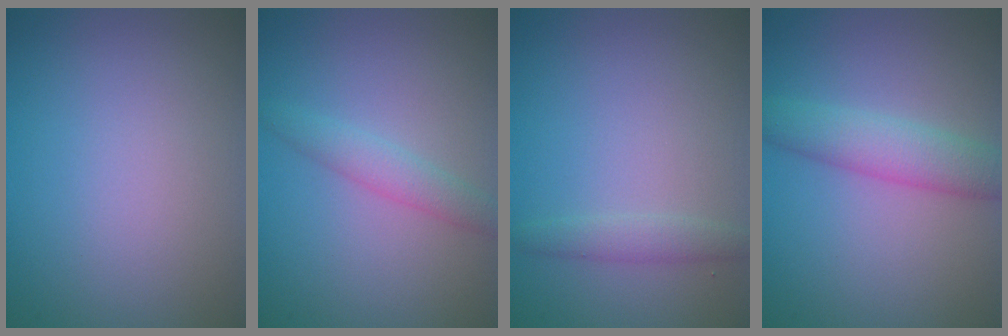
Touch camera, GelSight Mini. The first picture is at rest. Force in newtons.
{"total": 2.1, "press": 2.1, "slide": 0.1}
{"total": 1.5, "press": 1.5, "slide": 0.1}
{"total": 3.9, "press": 3.9, "slide": 0.1}